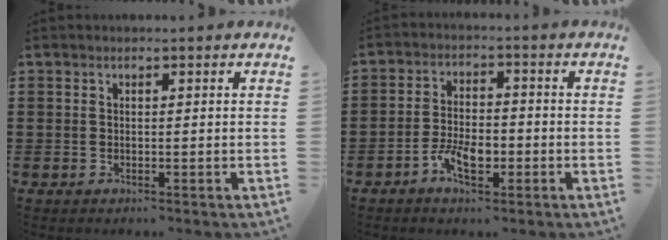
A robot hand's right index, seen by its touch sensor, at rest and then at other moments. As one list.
[{"total": 5.9, "force": [-2.7, 2.8, 4.4], "torque": [-0.091, 0.003, -0.053]}]